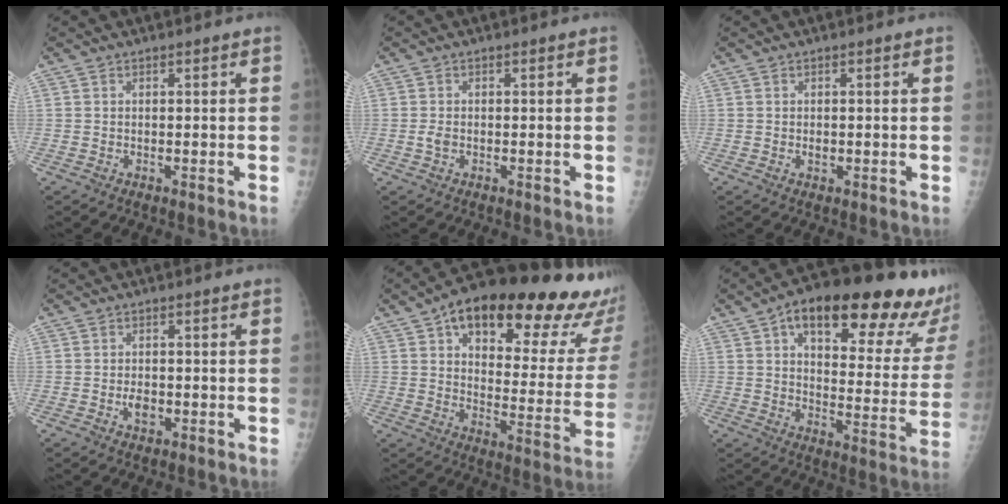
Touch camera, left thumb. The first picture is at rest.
{"total": 1.3, "force": [-0.4, 0.8, 0.9], "torque": [-0.019, -0.001, -0.008]}
{"total": 1.0, "force": [-0.2, 0.7, 0.7], "torque": [-0.007, 0.000, -0.001]}
{"total": 2.6, "force": [-0.8, 1.7, 1.8], "torque": [-0.022, 0.004, -0.012]}
{"total": 31.0, "force": [19.5, 11.9, 21.1], "torque": [-0.257, -0.043, 0.261]}
{"total": 27.2, "force": [16.9, 10.0, 18.9], "torque": [-0.219, -0.036, 0.226]}